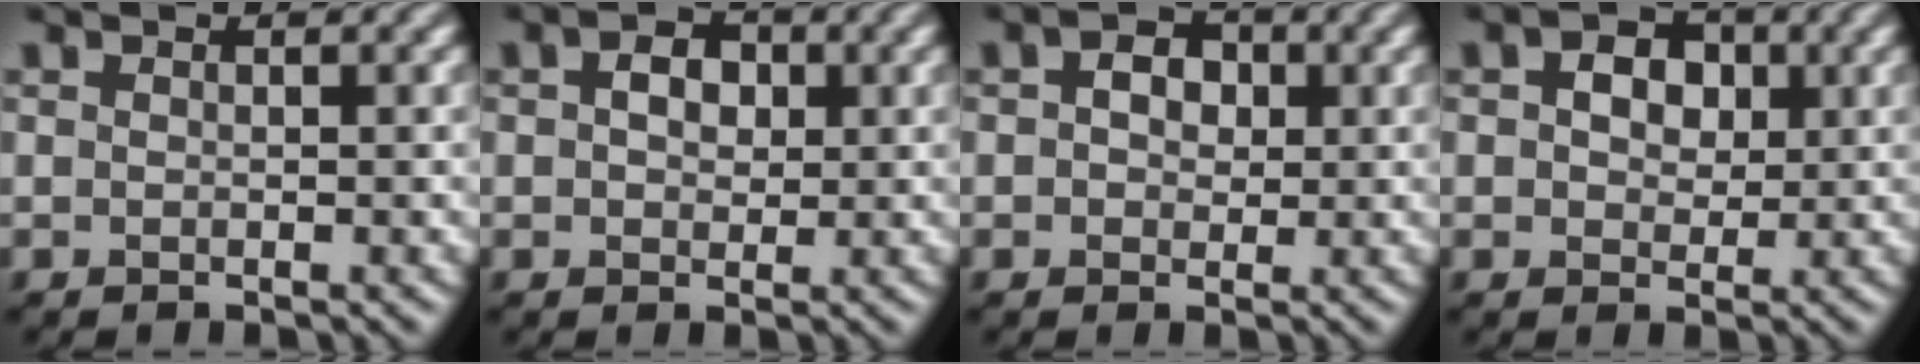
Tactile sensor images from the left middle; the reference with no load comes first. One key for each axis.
{"total": 2.7, "fx": 0.6, "fy": 1.9, "fz": 1.8, "tx": -0.032, "ty": 0.004, "tz": 0.005}
{"total": 3.3, "fx": 0.9, "fy": 2.4, "fz": 2.0, "tx": -0.027, "ty": 0.008, "tz": -0.005}
{"total": 3.7, "fx": 1.0, "fy": 2.6, "fz": 2.4, "tx": -0.033, "ty": 0.004, "tz": 0.007}